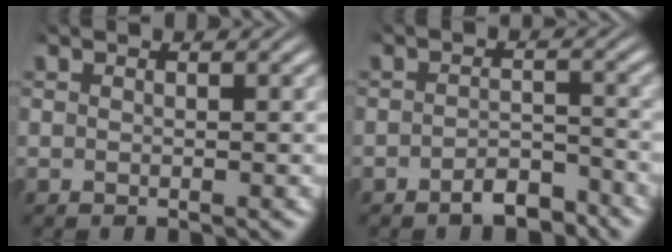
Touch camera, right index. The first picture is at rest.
{"total": 3.3, "force": [-3.0, 1.0, 0.9], "torque": [0.007, 0.003, -0.057]}